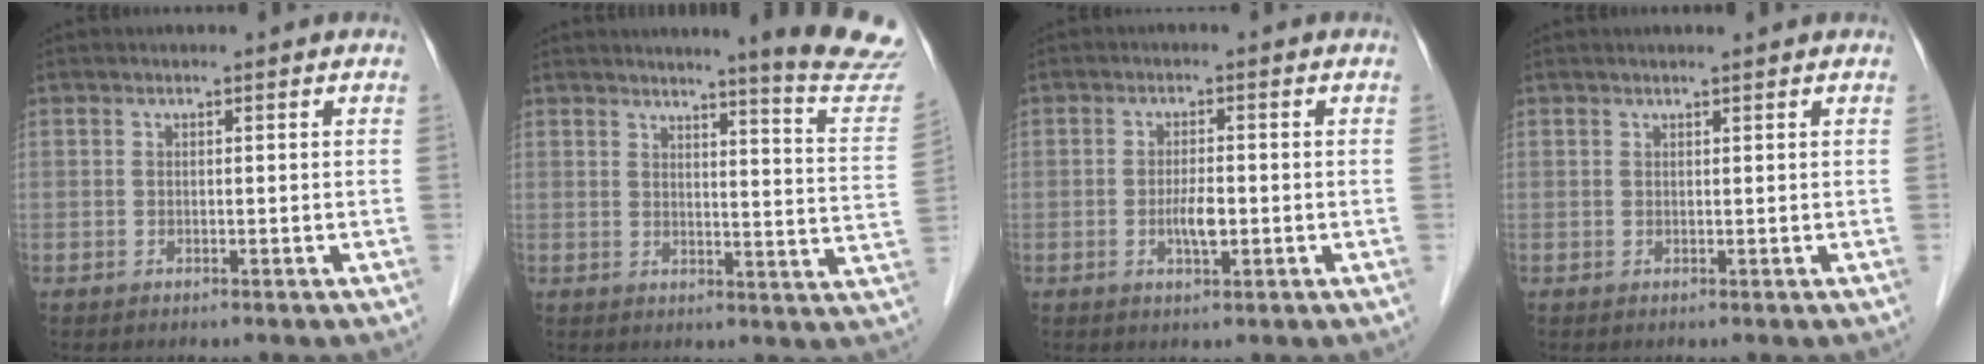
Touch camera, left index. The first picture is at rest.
{"total": 13.1, "force": [12.4, -1.8, 4.0], "torque": [-0.044, -0.100, 0.128]}
{"total": 3.1, "force": [-0.7, 0.8, 2.9], "torque": [-0.058, 0.000, -0.010]}
{"total": 1.3, "force": [1.2, 0.0, 0.6], "torque": [-0.009, 0.009, 0.021]}